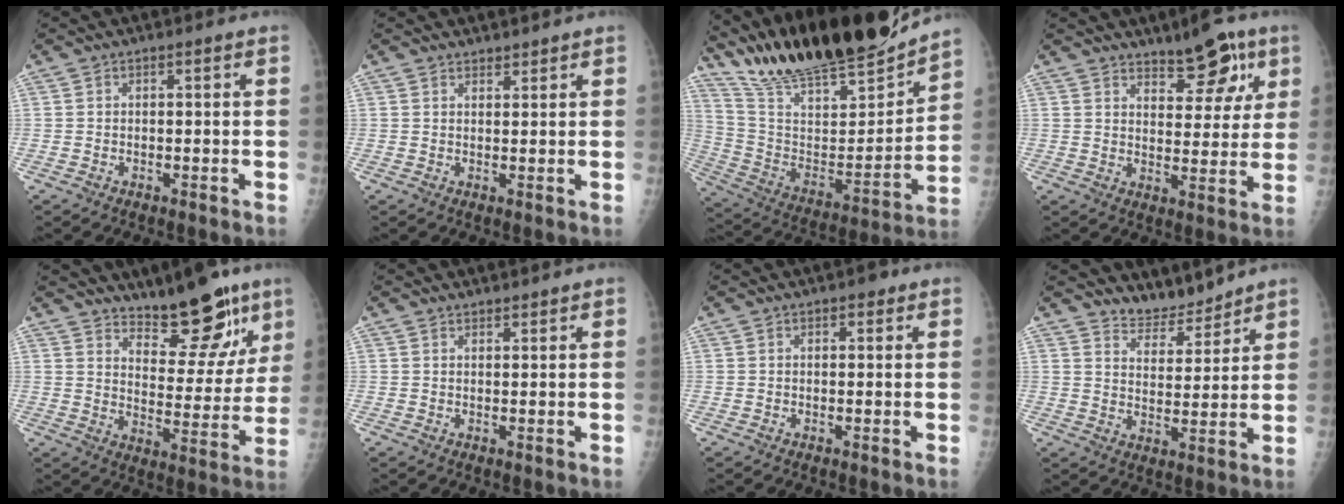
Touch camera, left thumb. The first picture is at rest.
{"total": 1.6, "force": [1.5, 0.5, 0.2], "torque": [0.008, -0.011, 0.023]}
{"total": 25.5, "force": [23.2, 4.2, 9.7], "torque": [-0.142, -0.104, 0.389]}
{"total": 10.3, "force": [6.5, 4.3, 6.6], "torque": [-0.058, -0.034, 0.096]}
{"total": 14.6, "force": [10.9, 5.3, 8.1], "torque": [-0.064, -0.080, 0.169]}
{"total": 1.2, "force": [1.2, 0.3, 0.2], "torque": [0.003, -0.008, 0.019]}
{"total": 1.5, "force": [0.9, 0.9, 0.9], "torque": [-0.004, -0.001, 0.007]}
{"total": 6.2, "force": [6.1, 1.5, 0.1], "torque": [0.015, -0.049, 0.113]}